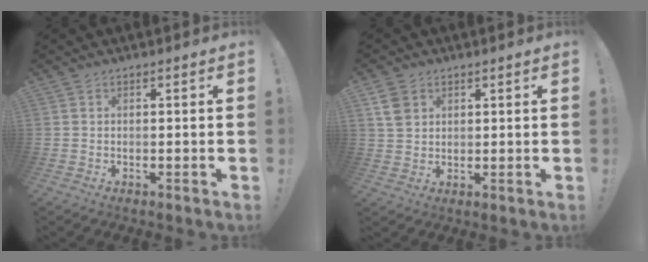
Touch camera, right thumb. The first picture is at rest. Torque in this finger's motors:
{"motor_torque": [0.16, 0.91, -0.22, -0.08, 0.01]}